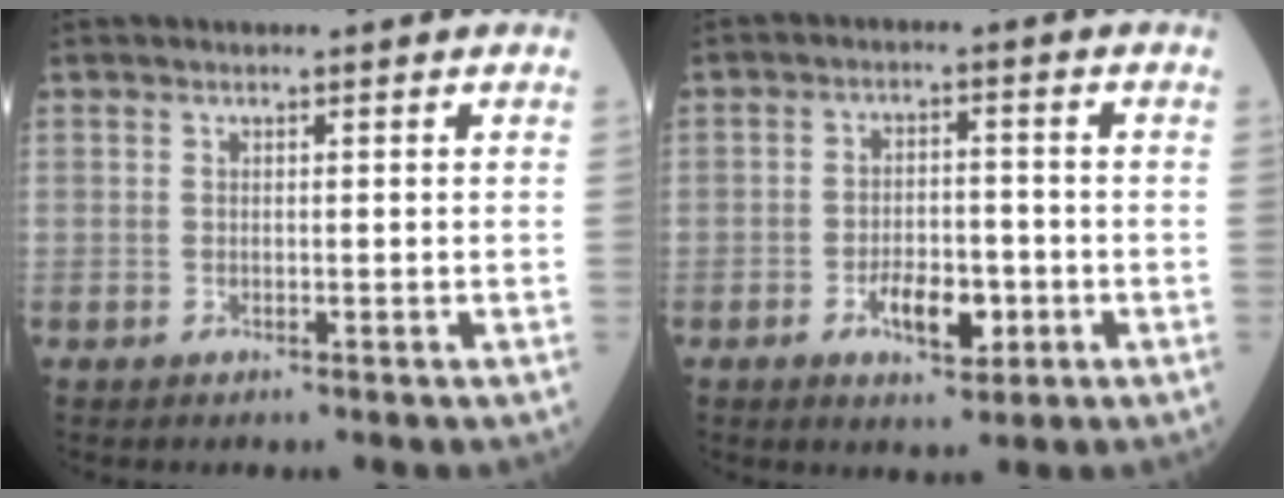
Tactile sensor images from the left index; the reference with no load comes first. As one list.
[{"total": 6.0, "force": [-2.5, 2.8, 4.7], "torque": [-0.081, 0.001, -0.038]}]